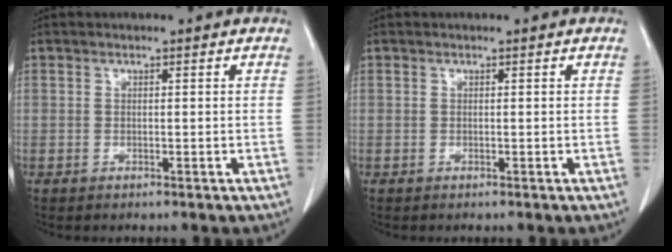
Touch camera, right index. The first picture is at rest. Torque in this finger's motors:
{"motor_torque": [0.00, 0.00, 0.00, 0.00]}